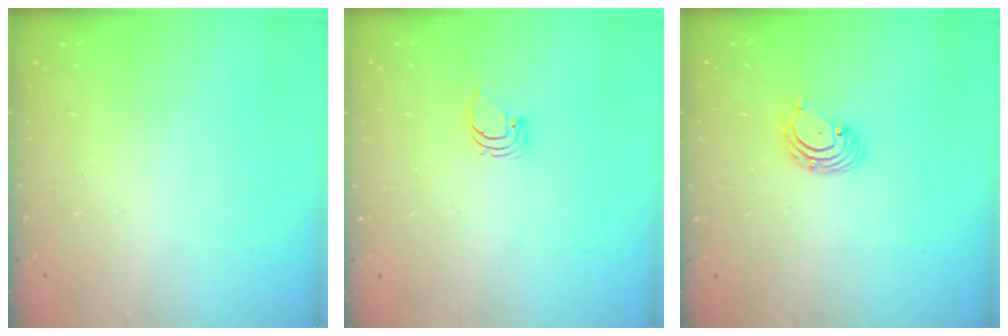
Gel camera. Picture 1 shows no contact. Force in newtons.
{"total": 1.7, "press": 1.7, "slide": 0.1}
{"total": 2.7, "press": 2.7, "slide": 0.1}